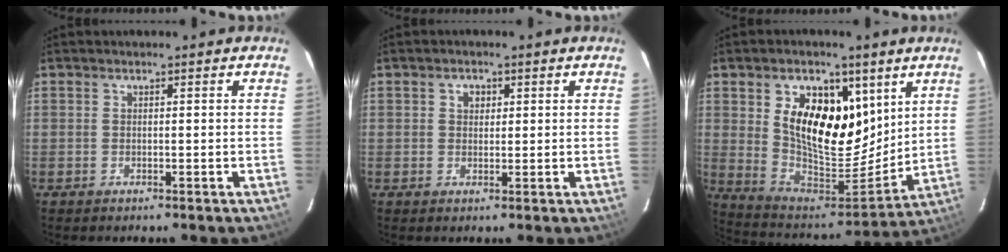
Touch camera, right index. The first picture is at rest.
{"total": 2.2, "force": [0.8, 1.8, 1.0], "torque": [-0.012, 0.008, 0.013]}
{"total": 17.8, "force": [6.9, 10.3, 12.8], "torque": [-0.232, -0.006, 0.132]}